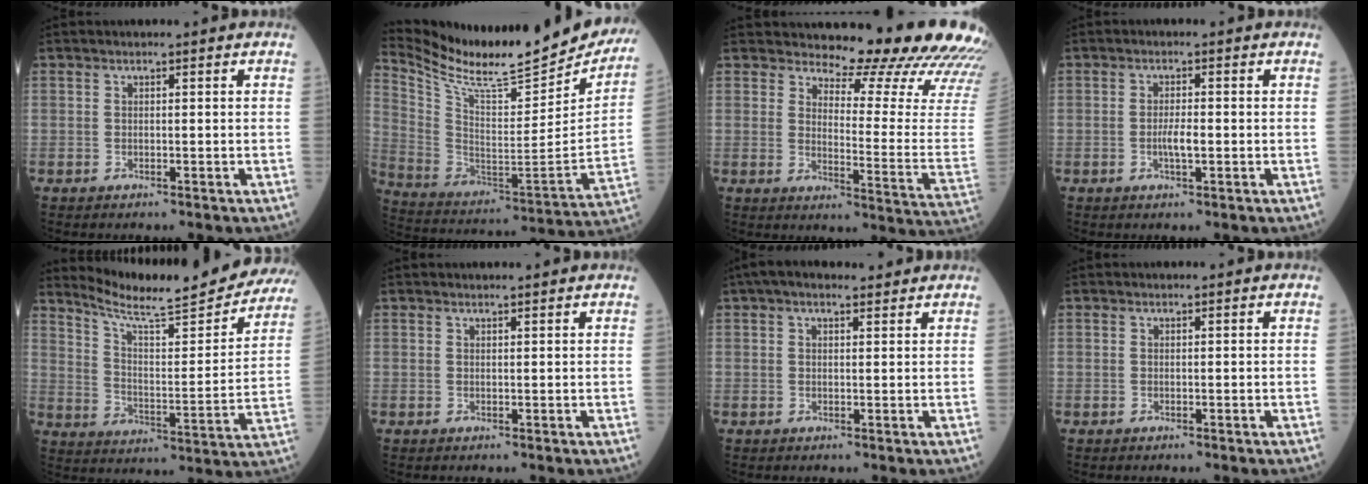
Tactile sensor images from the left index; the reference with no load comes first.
{"total": 27.0, "force": [24.5, 4.2, 10.5], "torque": [-0.192, -0.080, 0.362]}
{"total": 20.1, "force": [19.0, 1.4, 6.6], "torque": [-0.086, -0.130, 0.210]}
{"total": 2.6, "force": [-0.5, 0.5, 2.5], "torque": [-0.051, 0.001, -0.009]}
{"total": 23.3, "force": [21.5, 2.0, 8.9], "torque": [-0.135, -0.054, 0.289]}
{"total": 1.9, "force": [1.8, 0.1, 0.7], "torque": [-0.010, 0.013, 0.025]}
{"total": 5.3, "force": [4.0, 2.0, 3.0], "torque": [-0.053, 0.040, 0.065]}
{"total": 0.0}